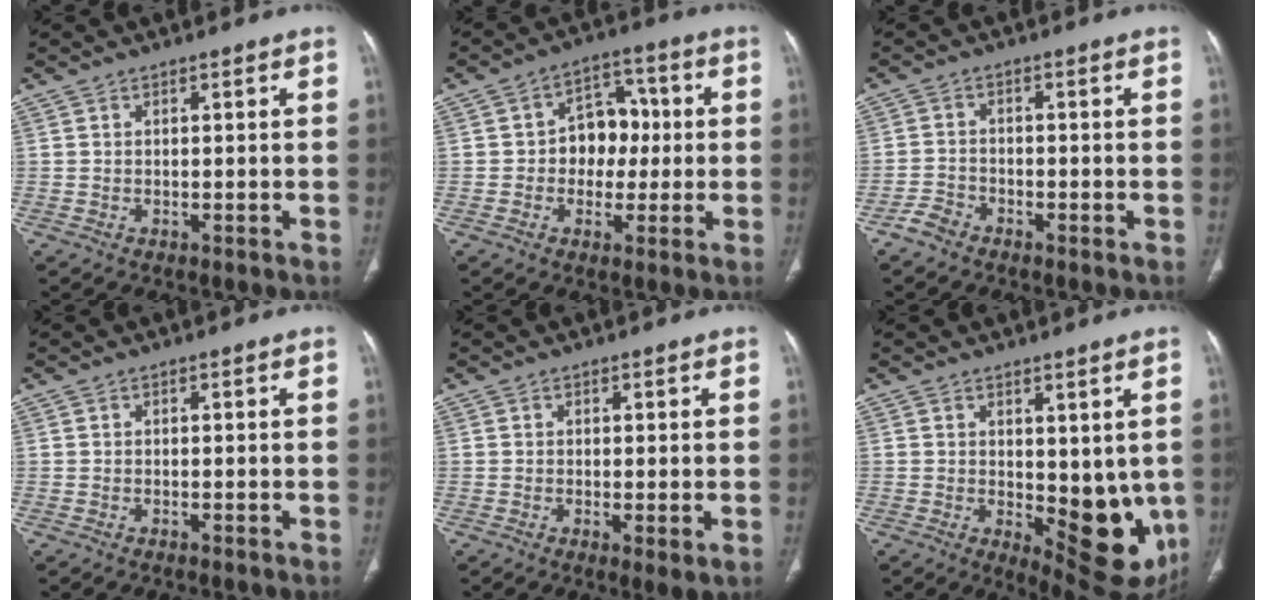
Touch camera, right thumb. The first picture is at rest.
{"total": 9.2, "force": [-0.1, 7.3, 5.7], "torque": [-0.035, 0.027, -0.008]}
{"total": 2.7, "force": [-2.2, 1.5, 0.6], "torque": [-0.014, 0.011, -0.046]}
{"total": 0.7, "force": [-0.5, 0.1, 0.4], "torque": [-0.011, -0.002, -0.006]}
{"total": 2.8, "force": [-0.6, 0.6, 2.6], "torque": [-0.052, -0.012, -0.012]}
{"total": 13.3, "force": [-1.3, 5.9, 11.9], "torque": [-0.114, -0.027, -0.001]}